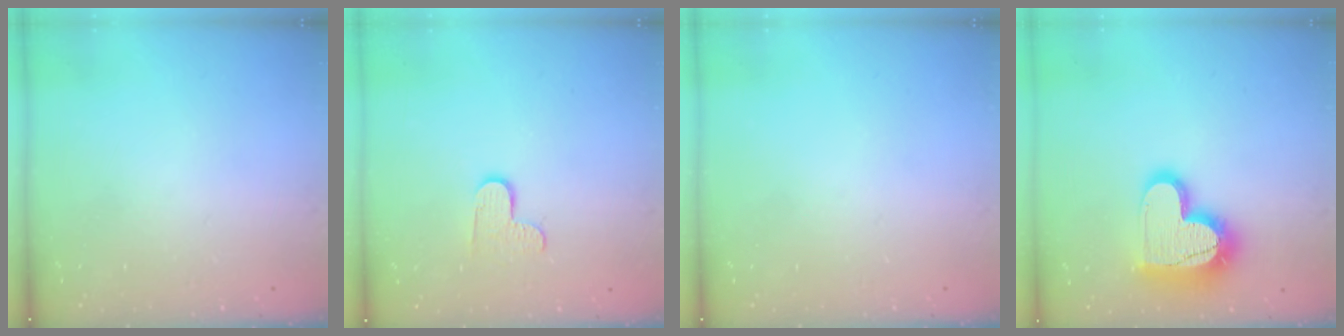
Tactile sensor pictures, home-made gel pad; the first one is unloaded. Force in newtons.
{"total": 5.5, "press": 5.5, "slide": 0.4}
{"total": 0.0}
{"total": 18.1, "press": 18.1, "slide": 1.4}